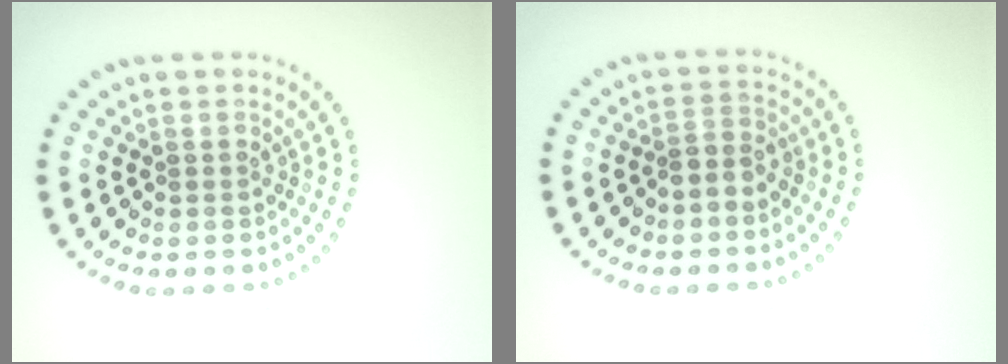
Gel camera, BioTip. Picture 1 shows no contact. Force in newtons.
{"total": 1.7, "press": 1.3, "slide": 1.1}